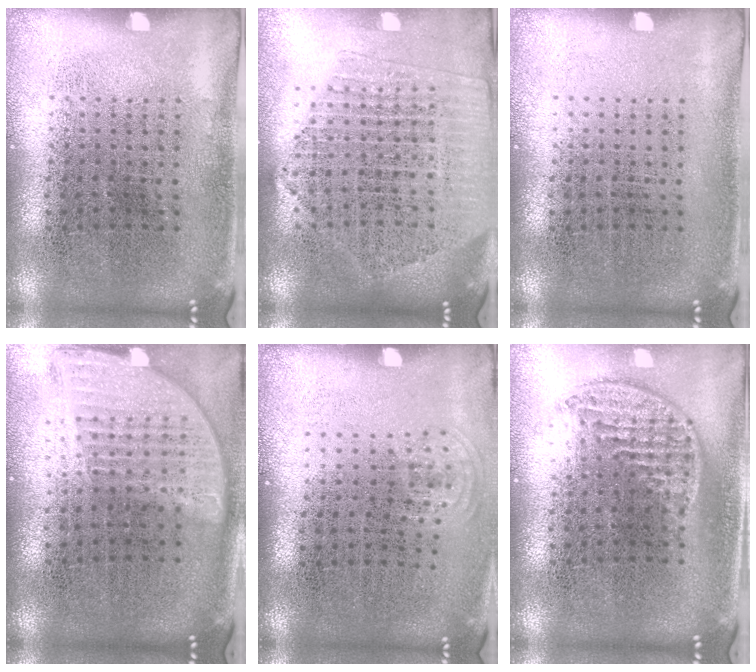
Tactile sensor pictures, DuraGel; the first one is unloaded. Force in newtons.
{"total": 2.0, "press": 1.8, "slide": 0.9}
{"total": 0.0}
{"total": 1.9, "press": 1.5, "slide": 1.1}
{"total": 0.8, "press": 0.5, "slide": 0.6}
{"total": 1.3, "press": 1.1, "slide": 0.7}